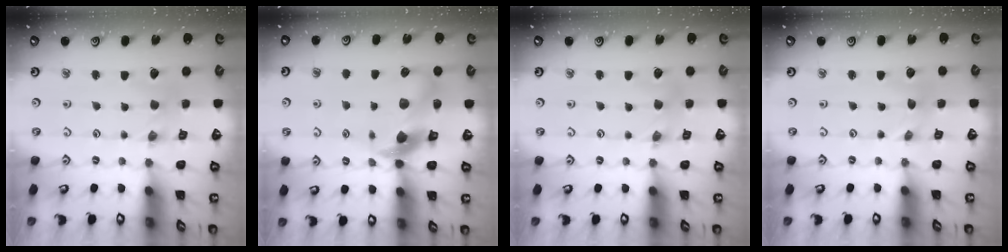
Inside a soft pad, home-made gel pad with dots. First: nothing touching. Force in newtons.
{"total": 12.0, "press": 11.9, "slide": 1.6}
{"total": 2.3, "press": 2.3, "slide": 0.3}
{"total": 0.0}